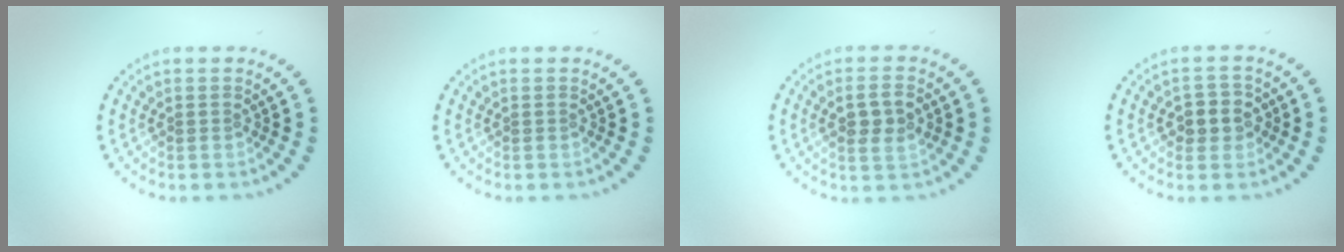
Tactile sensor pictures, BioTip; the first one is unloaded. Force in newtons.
{"total": 0.0}
{"total": 2.8, "press": 2.7, "slide": 0.3}
{"total": 2.6, "press": 2.5, "slide": 0.9}